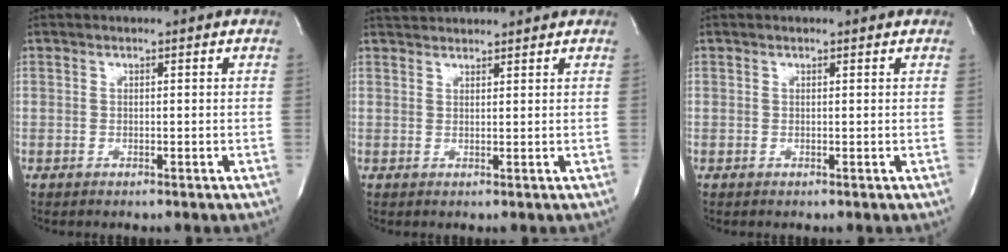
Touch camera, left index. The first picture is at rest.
{"total": 4.4, "force": [4.4, 0.5, 0.7], "torque": [-0.015, 0.032, 0.068]}
{"total": 0.6, "force": [0.6, 0.2, 0.2], "torque": [-0.009, 0.004, 0.006]}